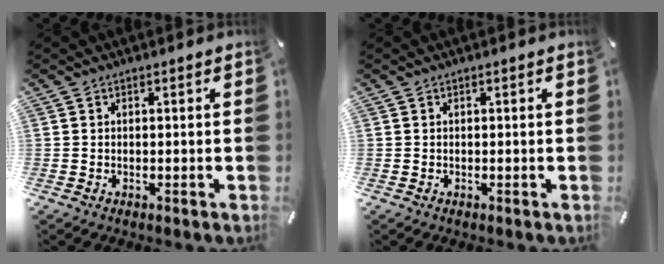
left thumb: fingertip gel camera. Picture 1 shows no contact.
{"total": 0.0}